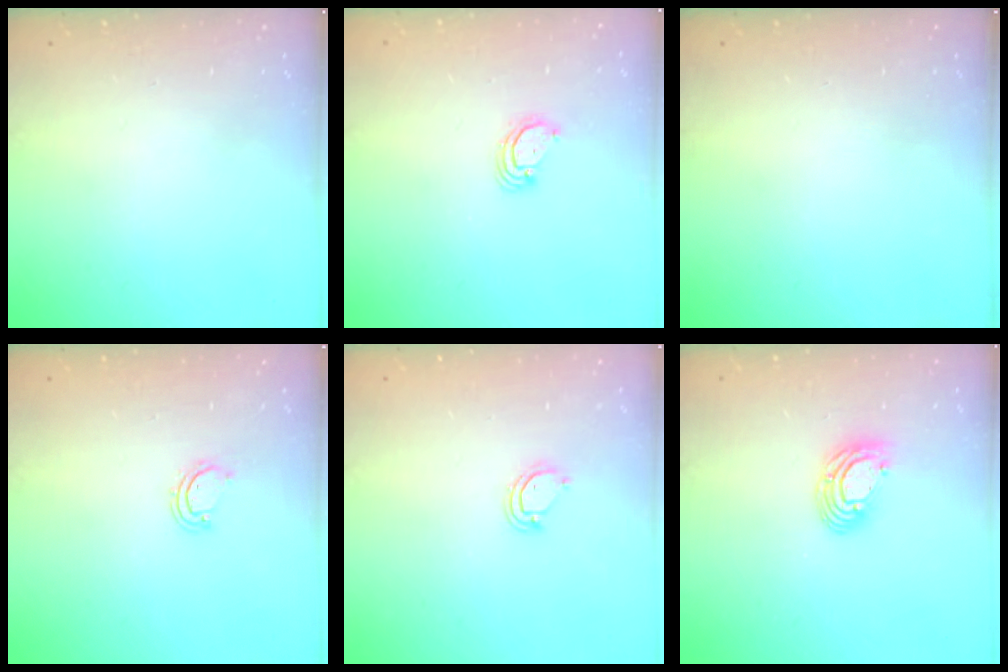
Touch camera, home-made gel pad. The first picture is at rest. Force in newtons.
{"total": 2.9, "press": 2.9, "slide": 0.3}
{"total": 0.0}
{"total": 2.5, "press": 2.5, "slide": 0.3}
{"total": 3.1, "press": 3.1, "slide": 0.2}
{"total": 9.5, "press": 9.4, "slide": 1.6}